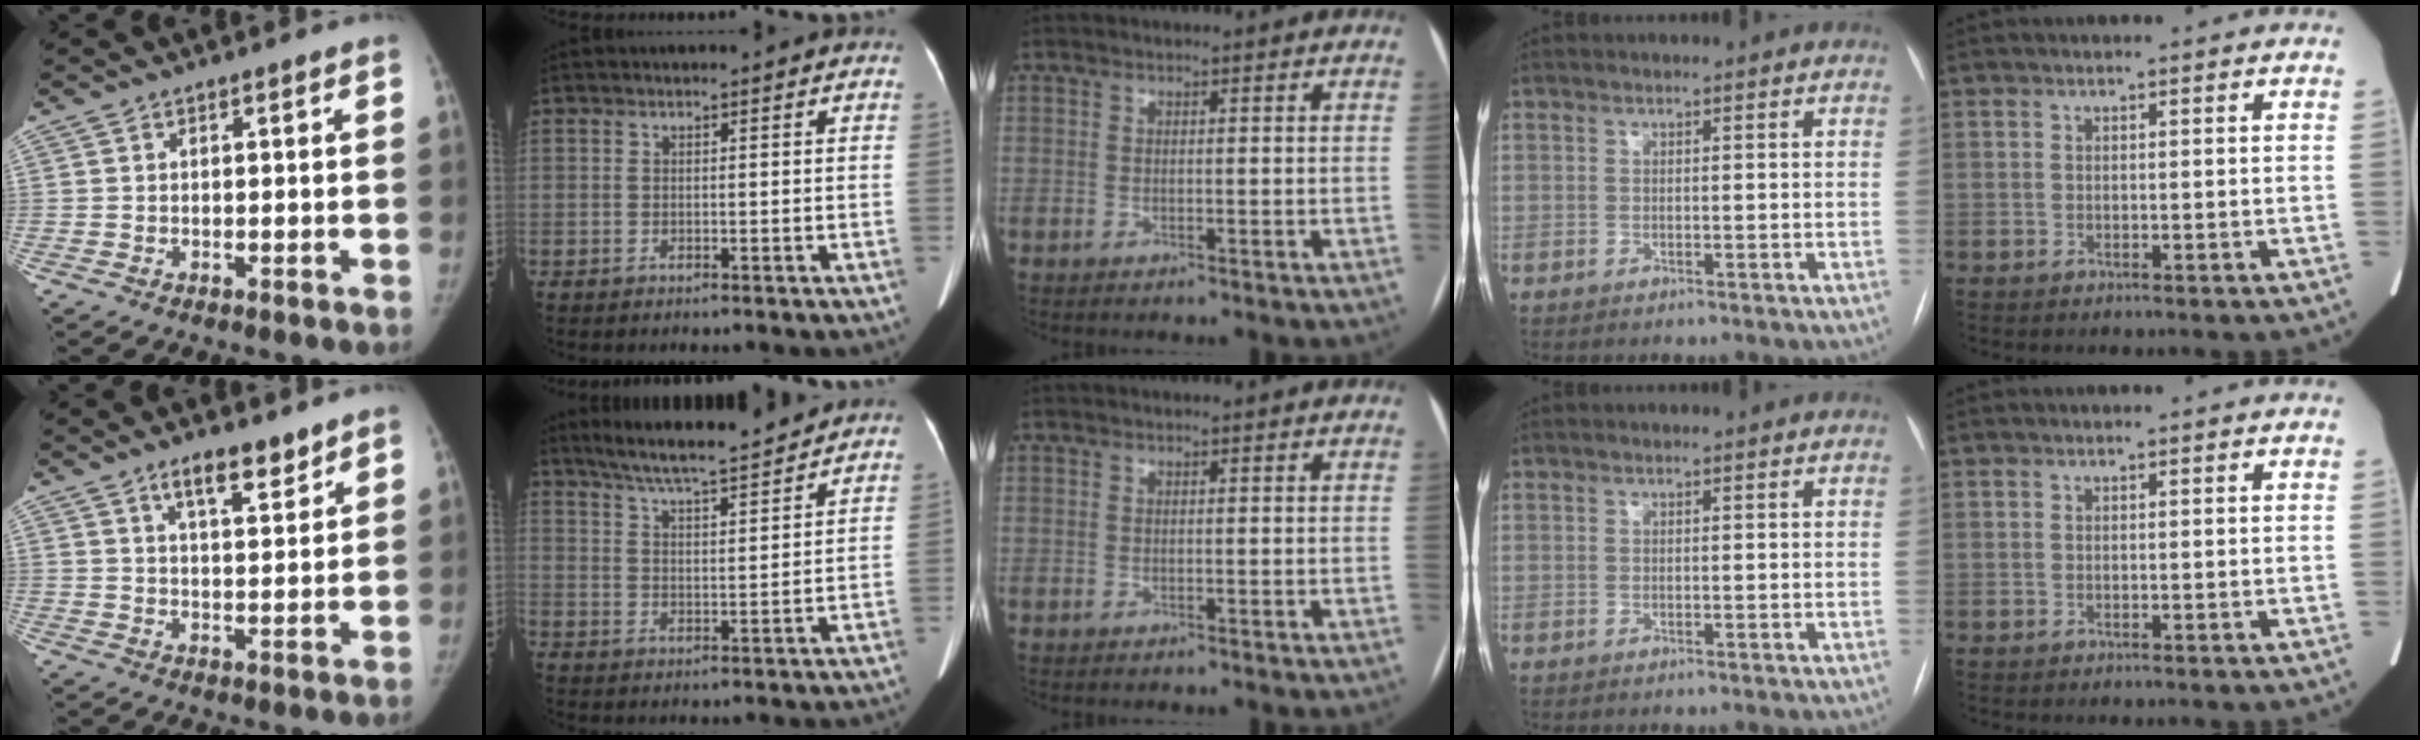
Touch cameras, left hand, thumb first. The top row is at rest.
{"thumb": {"total": 7.0, "force": [5.0, 2.2, 4.4], "torque": [-0.052, -0.035, 0.081]}, "index": {"total": 11.0, "force": [9.9, 0.1, 4.7], "torque": [-0.081, 0.010, 0.158]}}